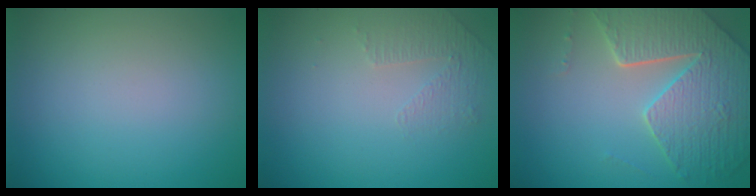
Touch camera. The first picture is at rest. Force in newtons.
{"total": 1.4, "press": 0.8, "slide": 1.1}
{"total": 6.9, "press": 5.3, "slide": 4.4}